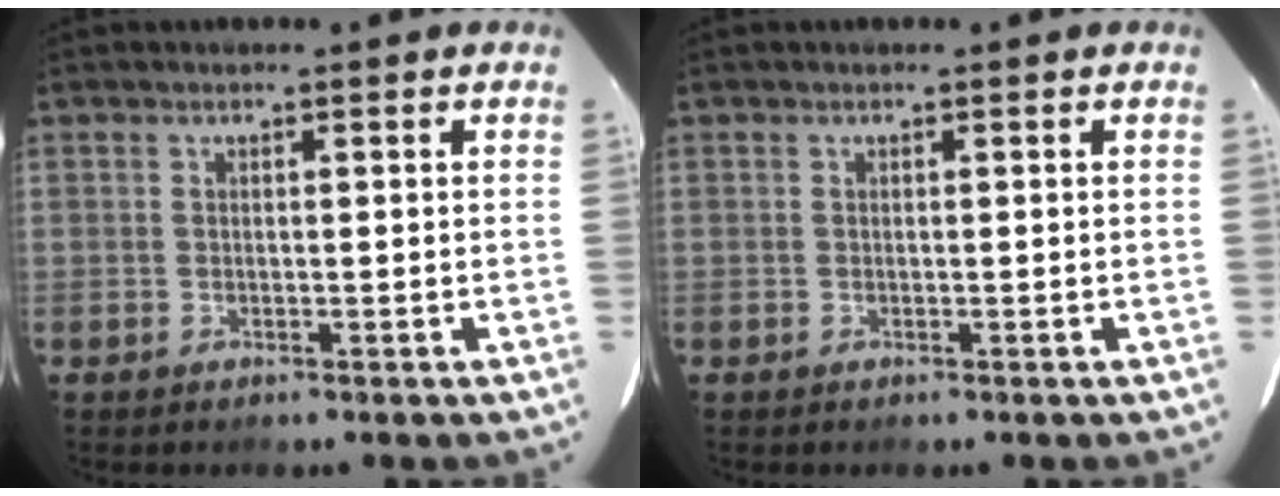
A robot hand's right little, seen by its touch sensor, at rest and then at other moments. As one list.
[{"total": 0.0}]